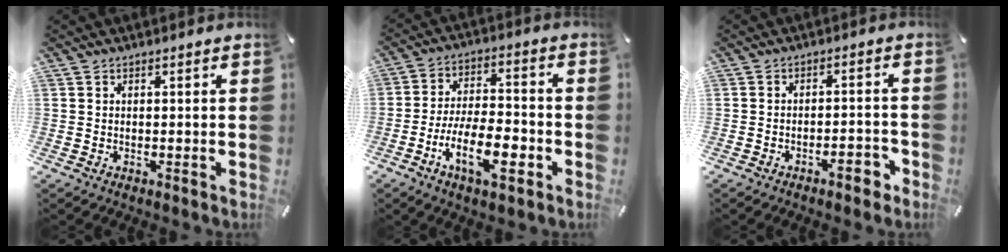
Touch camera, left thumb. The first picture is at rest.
{"total": 13.8, "force": [-6.2, 5.9, 10.9], "torque": [-0.214, 0.016, -0.112]}
{"total": 5.1, "force": [-3.1, 1.9, 3.5], "torque": [-0.052, 0.019, -0.055]}